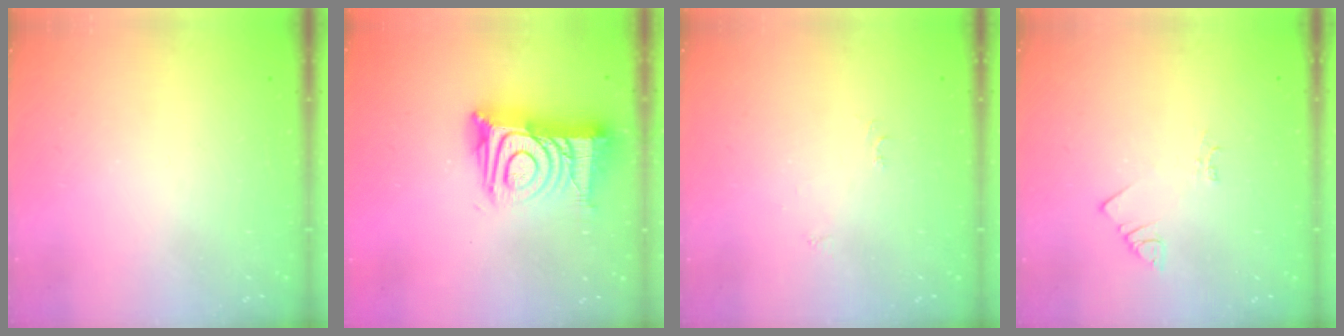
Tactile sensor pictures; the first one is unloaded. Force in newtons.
{"total": 17.3, "press": 17.2, "slide": 1.3}
{"total": 4.0, "press": 4.0, "slide": 0.6}
{"total": 2.5, "press": 2.5, "slide": 0.5}